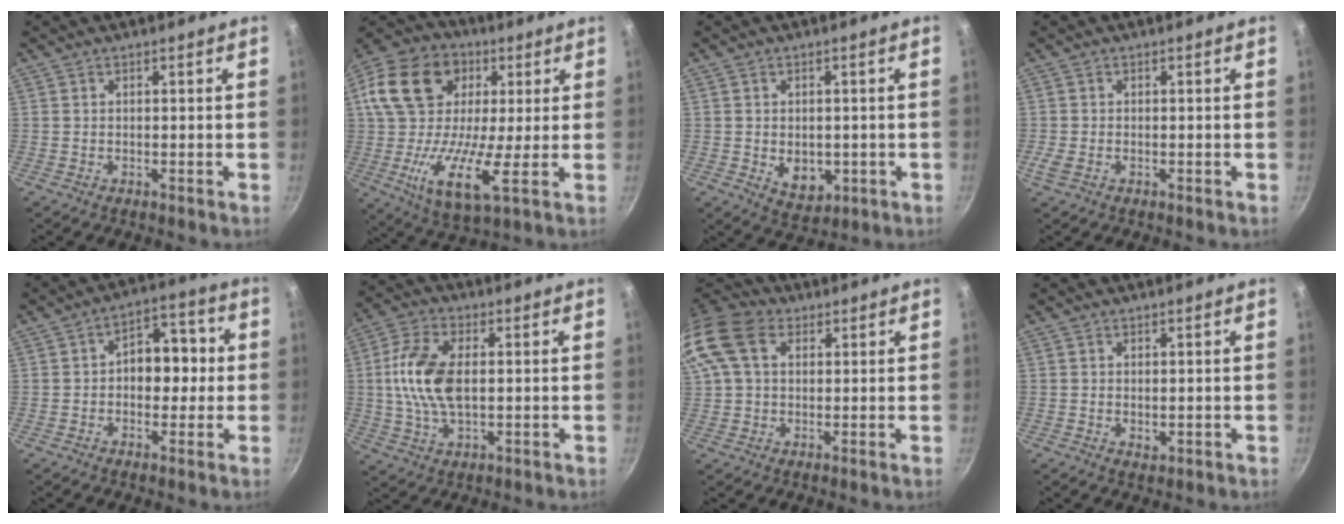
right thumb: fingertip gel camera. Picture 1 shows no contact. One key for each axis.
{"total": 23.0, "fx": 3.6, "fy": 14.6, "fz": 17.5, "tx": -0.306, "ty": 0.015, "tz": 0.042}
{"total": 6.3, "fx": -0.9, "fy": 4.7, "fz": 4.2, "tx": -0.044, "ty": -0.007, "tz": -0.001}
{"total": 2.2, "fx": -0.7, "fy": 1.5, "fz": 1.4, "tx": -0.027, "ty": -0.002, "tz": -0.013}
{"total": 9.6, "fx": 0.0, "fy": 6.7, "fz": 6.9, "tx": -0.041, "ty": 0.029, "tz": -0.010}
{"total": 12.1, "fx": 0.8, "fy": 6.7, "fz": 10.0, "tx": -0.195, "ty": 0.014, "tz": 0.010}
{"total": 16.3, "fx": 5.3, "fy": 11.6, "fz": 10.2, "tx": -0.230, "ty": 0.030, "tz": 0.086}
{"total": 1.6, "fx": 0.2, "fy": 1.1, "fz": 1.1, "tx": -0.016, "ty": -0.002, "tz": 0.004}